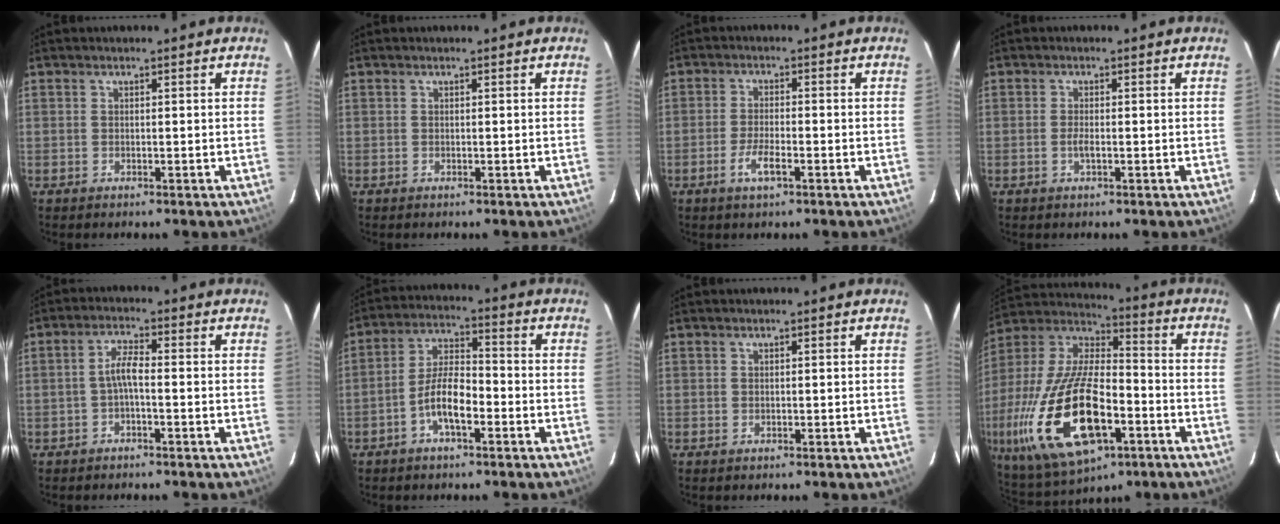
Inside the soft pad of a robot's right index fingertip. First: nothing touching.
{"total": 0.0}
{"total": 4.2, "force": [-2.2, 0.9, 3.4], "torque": [-0.077, -0.004, -0.042]}
{"total": 1.4, "force": [-0.5, 0.3, 1.3], "torque": [-0.029, -0.001, -0.008]}
{"total": 3.0, "force": [-1.1, 0.5, 2.7], "torque": [-0.057, 0.010, -0.023]}
{"total": 7.5, "force": [-3.5, 2.5, 6.2], "torque": [-0.130, 0.013, -0.064]}
{"total": 0.0}
{"total": 26.5, "force": [-9.4, 11.9, 21.8], "torque": [-0.468, -0.046, -0.158]}